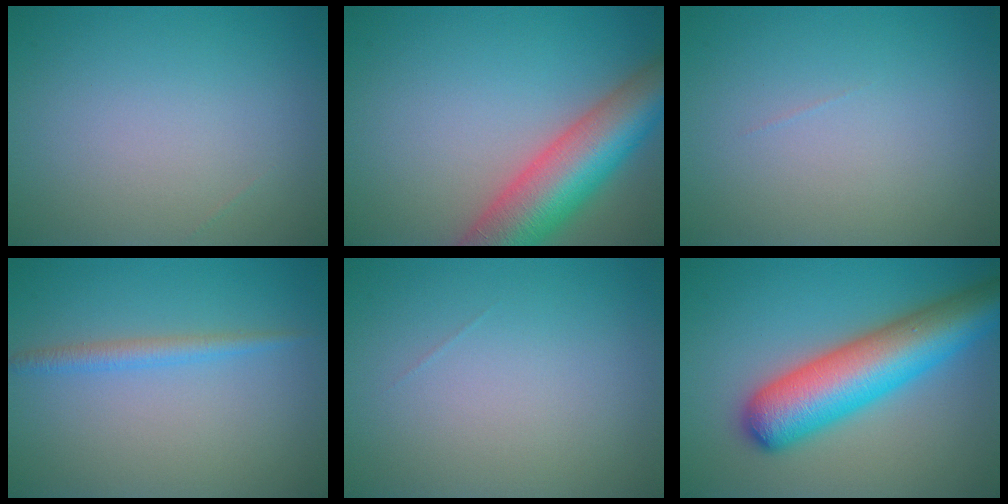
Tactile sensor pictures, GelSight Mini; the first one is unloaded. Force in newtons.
{"total": 10.1, "press": 10.1, "slide": 0.4}
{"total": 0.0}
{"total": 1.7, "press": 1.7, "slide": 0.1}
{"total": 0.0}
{"total": 9.7, "press": 9.7, "slide": 0.3}